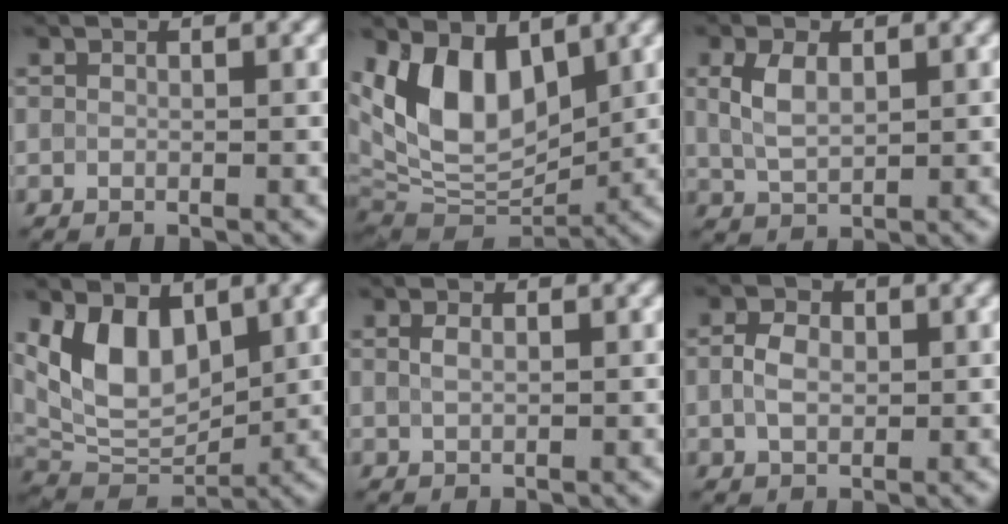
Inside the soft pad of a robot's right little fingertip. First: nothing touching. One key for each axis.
{"total": 9.2, "fx": 2.8, "fy": 5.4, "fz": 6.9, "tx": -0.133, "ty": 0.001, "tz": 0.044}
{"total": 3.3, "fx": 1.0, "fy": 1.8, "fz": 2.5, "tx": -0.066, "ty": 0.008, "tz": 0.024}
{"total": 6.8, "fx": 2.5, "fy": 4.0, "fz": 4.9, "tx": -0.092, "ty": -0.009, "tz": 0.047}
{"total": 1.2, "fx": 0.4, "fy": 0.6, "fz": 0.9, "tx": -0.025, "ty": 0.005, "tz": 0.009}
{"total": 2.8, "fx": 0.2, "fy": 1.9, "fz": 2.0, "tx": -0.048, "ty": 0.006, "tz": 0.001}